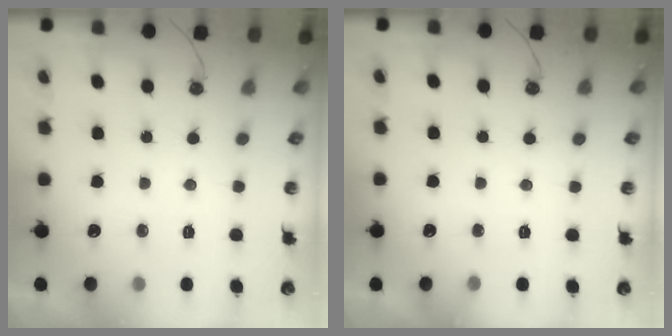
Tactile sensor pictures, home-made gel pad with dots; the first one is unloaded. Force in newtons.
{"total": 4.3, "press": 4.3, "slide": 0.3}